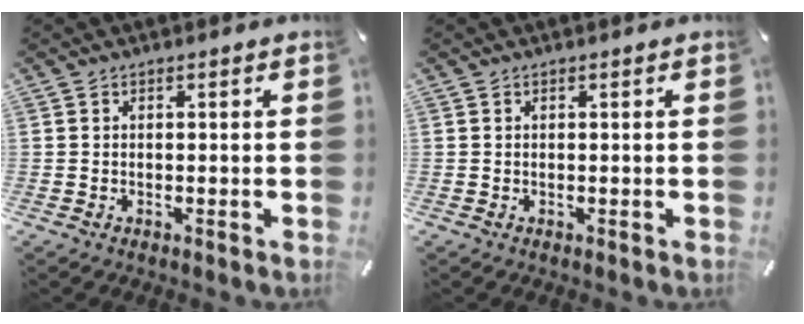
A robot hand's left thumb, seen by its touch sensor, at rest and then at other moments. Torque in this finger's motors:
{"motor_torque": [-0.06, -0.06, -0.01, 0.02, 0.00]}